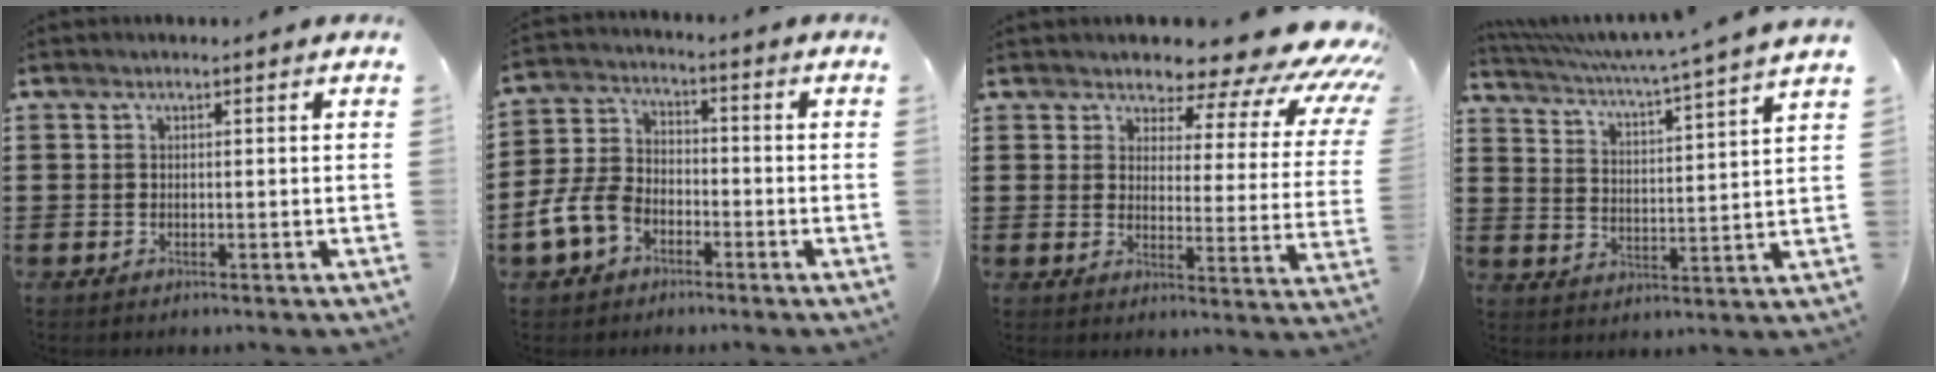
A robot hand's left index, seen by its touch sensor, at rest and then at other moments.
{"total": 7.4, "force": [-4.2, 4.6, 4.0], "torque": [-0.119, 0.002, -0.092]}
{"total": 7.1, "force": [5.8, 2.5, 3.1], "torque": [-0.057, -0.049, 0.097]}
{"total": 4.2, "force": [3.6, -1.1, 2.0], "torque": [-0.058, -0.039, 0.051]}